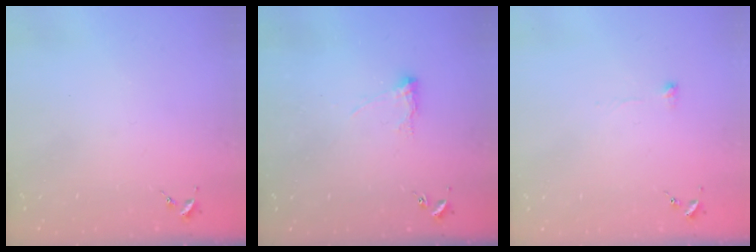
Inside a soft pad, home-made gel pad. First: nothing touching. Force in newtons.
{"total": 5.7, "press": 5.6, "slide": 0.9}
{"total": 5.0, "press": 5.0, "slide": 0.3}